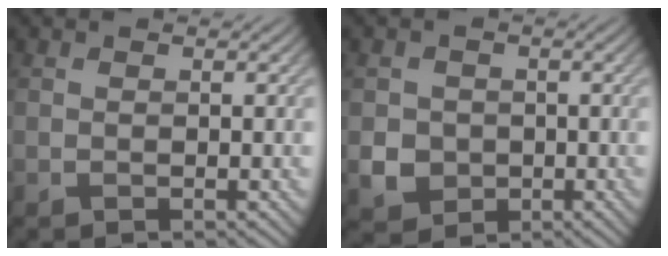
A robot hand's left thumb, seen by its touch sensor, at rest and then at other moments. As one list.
[{"total": 4.1, "force": [-0.7, 3.8, 1.3], "torque": [-0.034, -0.011, -0.021]}]